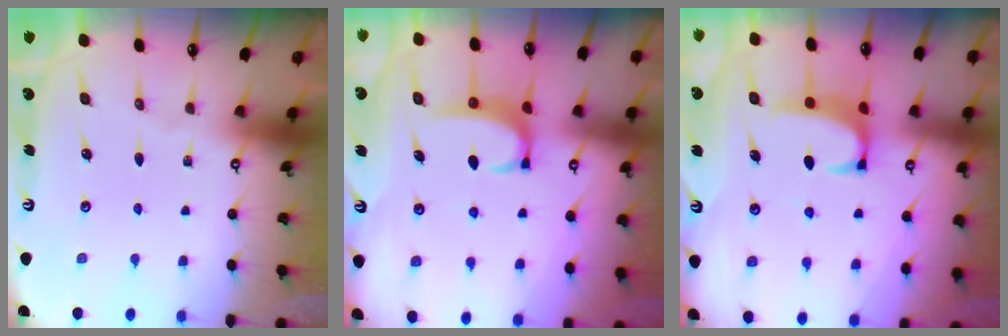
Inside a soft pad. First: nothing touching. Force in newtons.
{"total": 3.5, "press": 3.5, "slide": 0.4}
{"total": 1.6, "press": 1.6, "slide": 0.4}